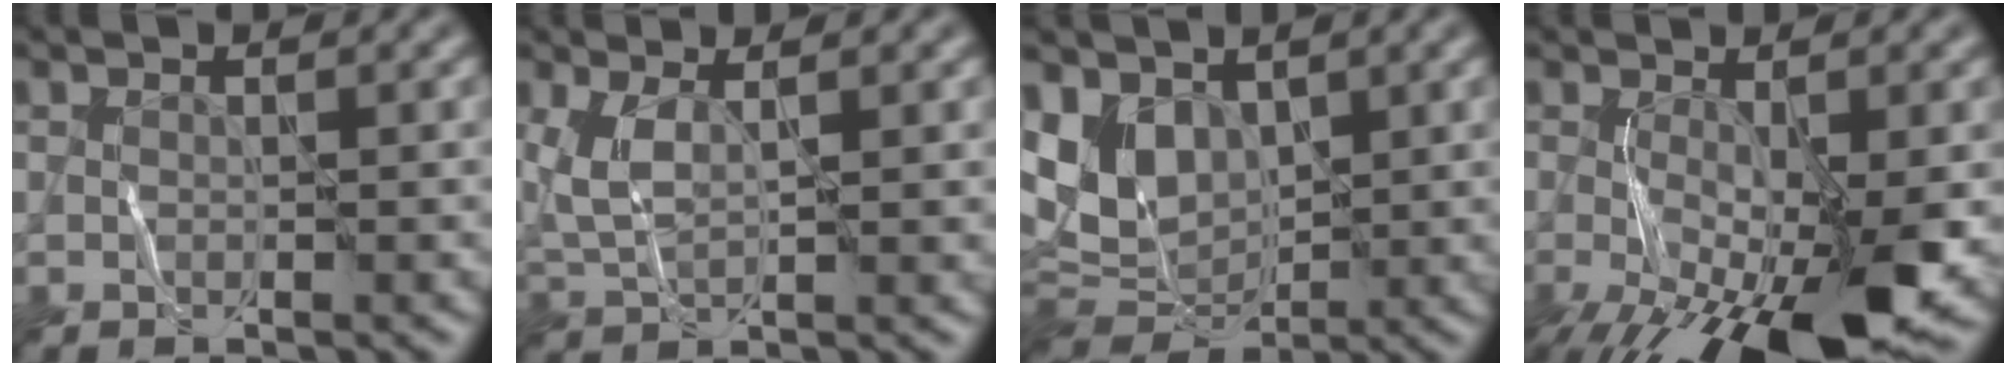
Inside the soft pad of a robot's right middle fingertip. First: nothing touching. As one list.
[{"total": 2.6, "force": [0.8, 0.7, 2.4], "torque": [-0.071, 0.001, 0.030]}, {"total": 5.0, "force": [2.2, 3.4, 3.0], "torque": [-0.079, -0.009, 0.053]}, {"total": 10.9, "force": [-4.0, 3.1, 9.7], "torque": [-0.170, -0.019, -0.050]}]